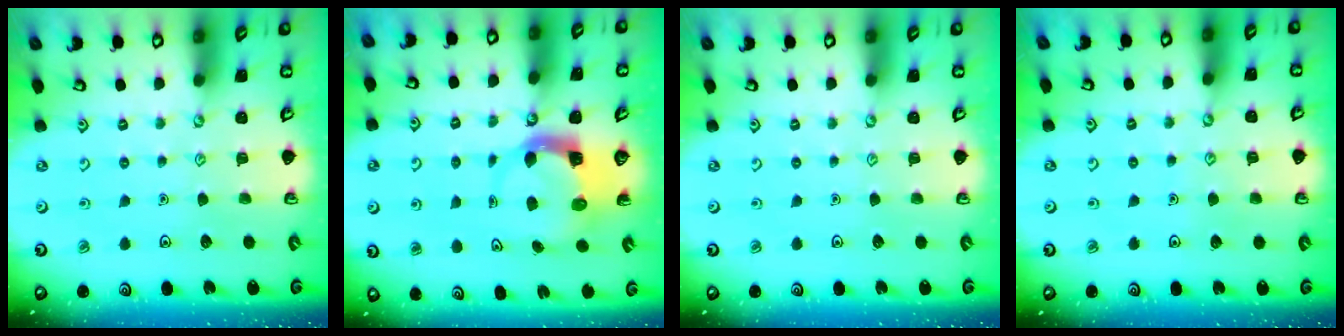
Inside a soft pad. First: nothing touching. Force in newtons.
{"total": 4.0, "press": 3.9, "slide": 0.6}
{"total": 0.0}
{"total": 3.8, "press": 3.8, "slide": 0.3}